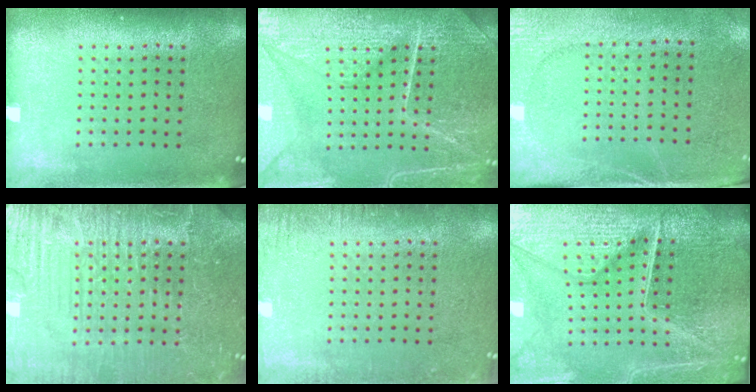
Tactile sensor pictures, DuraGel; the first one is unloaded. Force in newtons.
{"total": 7.0, "press": 6.9, "slide": 0.8}
{"total": 2.7, "press": 2.2, "slide": 1.5}
{"total": 7.5, "press": 7.5, "slide": 0.9}
{"total": 1.8, "press": 1.8, "slide": 0.2}
{"total": 6.3, "press": 5.7, "slide": 2.6}